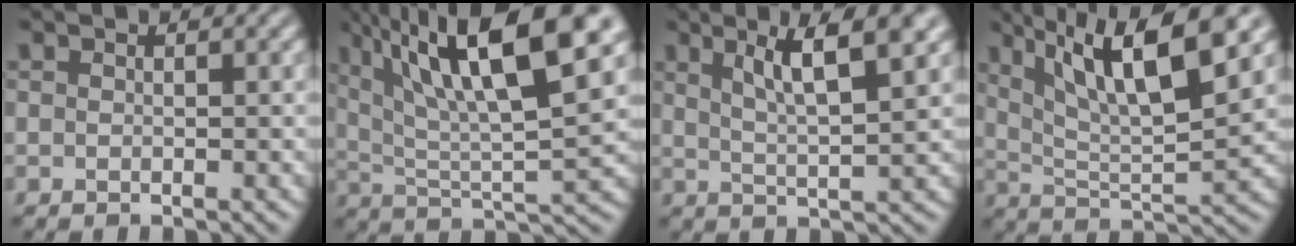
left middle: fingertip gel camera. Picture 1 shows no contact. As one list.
[{"total": 13.8, "force": [6.6, 3.4, 11.6], "torque": [-0.196, 0.015, 0.114]}, {"total": 6.4, "force": [2.8, 1.4, 5.6], "torque": [-0.090, 0.003, 0.050]}, {"total": 9.9, "force": [4.9, 2.4, 8.2], "torque": [-0.141, 0.004, 0.090]}]